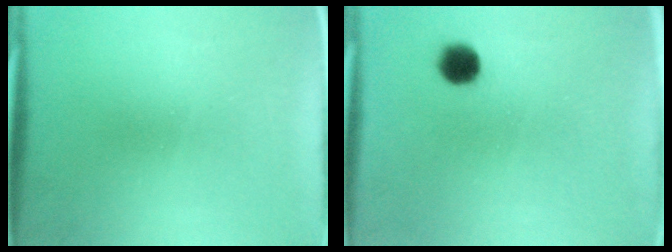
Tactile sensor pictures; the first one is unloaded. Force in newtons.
{"total": 3.1}